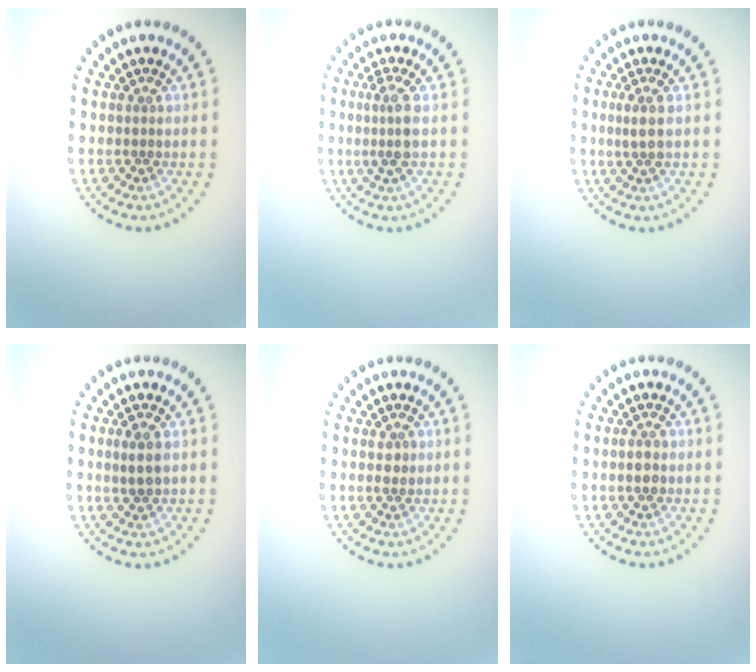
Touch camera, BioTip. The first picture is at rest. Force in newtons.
{"total": 2.2, "press": 1.8, "slide": 1.2}
{"total": 1.7, "press": 1.5, "slide": 0.8}
{"total": 1.3, "press": 1.2, "slide": 0.6}
{"total": 1.2, "press": 1.2, "slide": 0.2}
{"total": 1.0, "press": 1.0, "slide": 0.0}